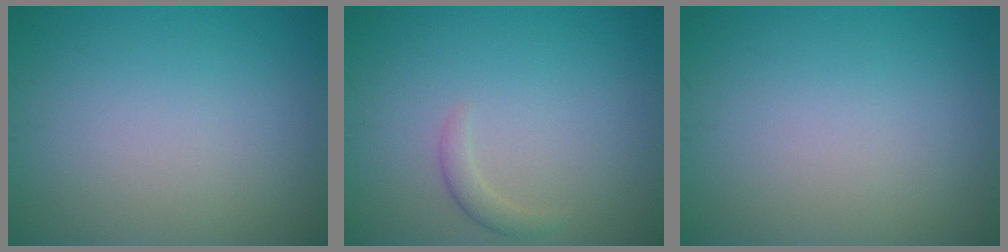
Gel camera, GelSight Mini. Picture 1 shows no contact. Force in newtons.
{"total": 1.2, "press": 1.2, "slide": 0.1}
{"total": 0.0}